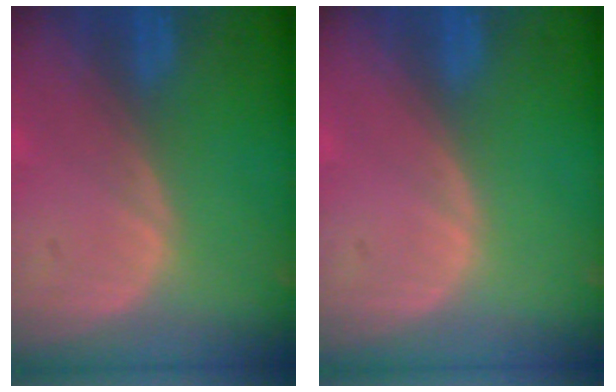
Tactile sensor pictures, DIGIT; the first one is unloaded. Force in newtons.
{"total": 0.0}